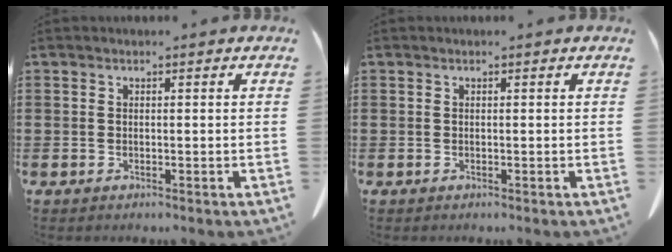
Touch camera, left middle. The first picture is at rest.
{"total": 0.0}